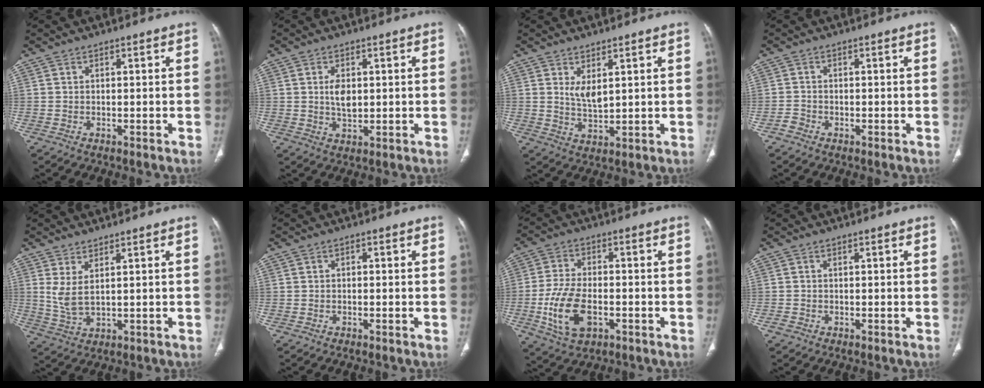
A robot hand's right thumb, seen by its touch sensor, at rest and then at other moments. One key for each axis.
{"total": 4.2, "fx": 0.7, "fy": 2.5, "fz": 3.4, "tx": -0.055, "ty": -0.007, "tz": 0.015}
{"total": 4.2, "fx": 1.8, "fy": 1.8, "fz": 3.3, "tx": -0.056, "ty": -0.022, "tz": 0.041}
{"total": 1.4, "fx": -0.9, "fy": 1.0, "fz": 0.2, "tx": -0.007, "ty": 0.003, "tz": -0.023}
{"total": 5.2, "fx": 1.8, "fy": 1.9, "fz": 4.4, "tx": -0.098, "ty": -0.016, "tz": 0.051}
{"total": 0.6, "fx": 0.0, "fy": 0.4, "fz": 0.4, "tx": -0.005, "ty": 0.002, "tz": -0.003}
{"total": 11.4, "fx": -3.1, "fy": 6.5, "fz": 8.8, "tx": -0.177, "ty": 0.007, "tz": -0.052}
{"total": 0.7, "fx": -0.3, "fy": 0.7, "fz": 0.1, "tx": -0.001, "ty": 0.002, "tz": -0.007}